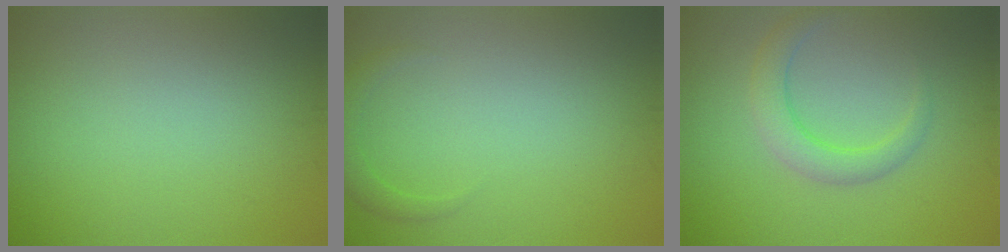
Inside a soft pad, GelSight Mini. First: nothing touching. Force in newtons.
{"total": 1.5, "press": 1.5, "slide": 0.2}
{"total": 3.0, "press": 3.0, "slide": 0.1}